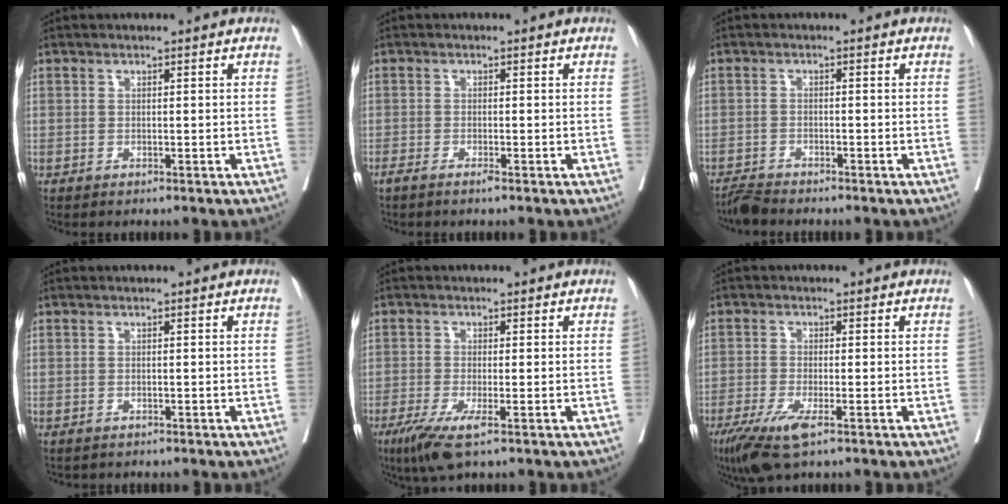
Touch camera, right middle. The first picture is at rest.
{"total": 1.2, "force": [-0.9, 0.0, 0.8], "torque": [-0.012, -0.001, -0.014]}
{"total": 2.2, "force": [-2.2, -0.2, 0.1], "torque": [-0.003, -0.012, -0.042]}
{"total": 0.9, "force": [-0.8, 0.4, 0.1], "torque": [-0.018, -0.002, -0.013]}
{"total": 5.0, "force": [-2.7, 0.6, 4.2], "torque": [-0.079, -0.016, -0.047]}
{"total": 6.0, "force": [-3.5, 1.0, 4.8], "torque": [-0.092, -0.018, -0.062]}